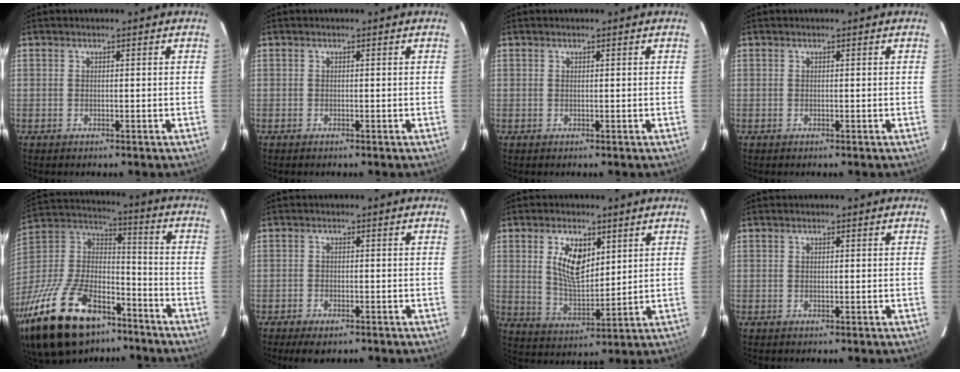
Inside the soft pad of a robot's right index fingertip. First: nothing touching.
{"total": 0.0}
{"total": 0.0}
{"total": 0.0}
{"total": 33.1, "force": [-21.0, 16.5, 19.5], "torque": [-0.425, -0.011, -0.339]}
{"total": 4.2, "force": [-3.2, 1.8, 2.2], "torque": [-0.055, -0.014, -0.052]}
{"total": 9.5, "force": [3.6, 4.8, 7.4], "torque": [-0.136, 0.005, 0.077]}
{"total": 0.0}